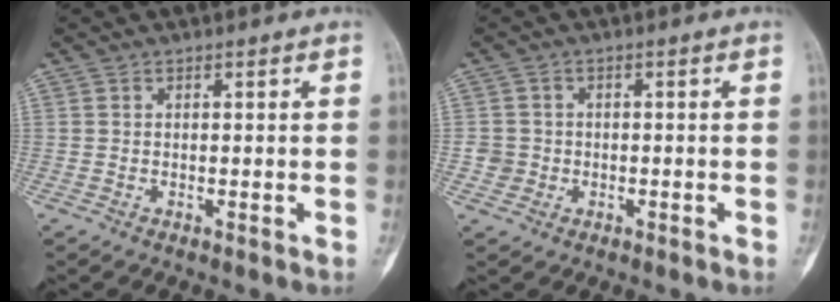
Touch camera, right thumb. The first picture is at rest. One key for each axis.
{"total": 2.7, "fx": -0.6, "fy": 2.7, "fz": 0.2, "tx": 0.016, "ty": 0.009, "tz": -0.014}